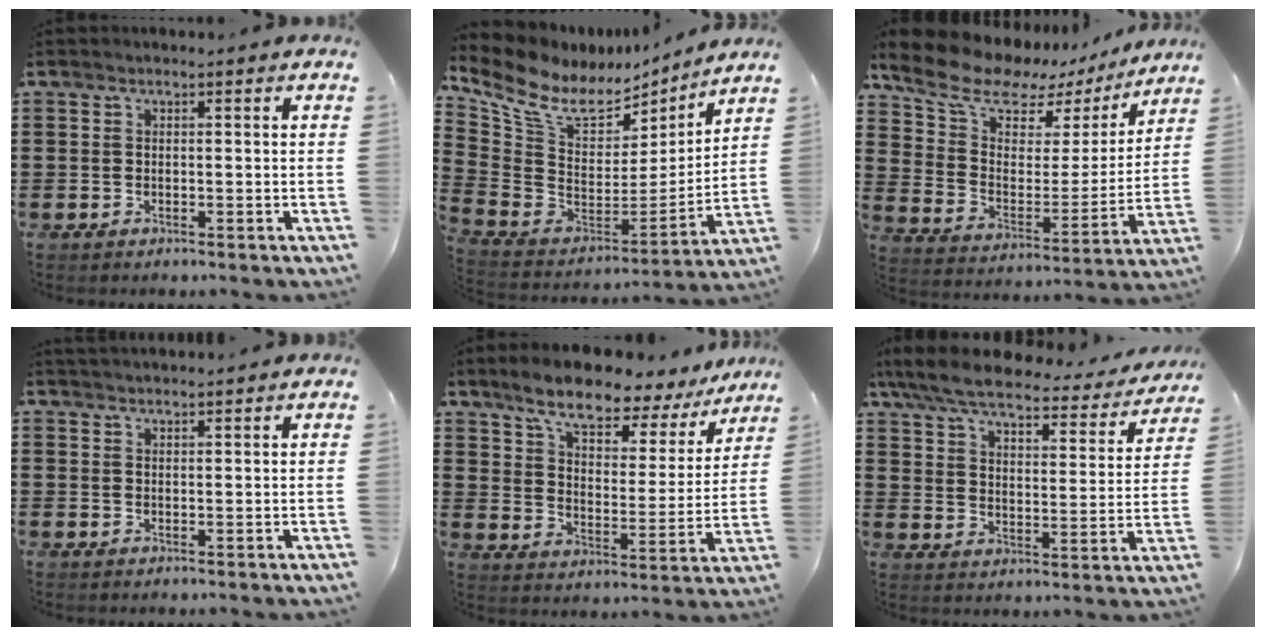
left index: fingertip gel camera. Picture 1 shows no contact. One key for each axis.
{"total": 9.0, "fx": 6.1, "fy": 4.8, "fz": 4.6, "tx": -0.126, "ty": -0.041, "tz": 0.109}
{"total": 9.1, "fx": 7.4, "fy": 4.5, "fz": 3.0, "tx": -0.096, "ty": -0.045, "tz": 0.126}
{"total": 1.4, "fx": 1.4, "fy": 0.0, "fz": -0.1, "tx": 0.000, "ty": 0.003, "tz": 0.027}
{"total": 8.1, "fx": 6.7, "fy": 2.0, "fz": 4.1, "tx": -0.095, "ty": -0.041, "tz": 0.107}
{"total": 6.5, "fx": 5.5, "fy": 1.1, "fz": 3.1, "tx": -0.086, "ty": -0.032, "tz": 0.094}